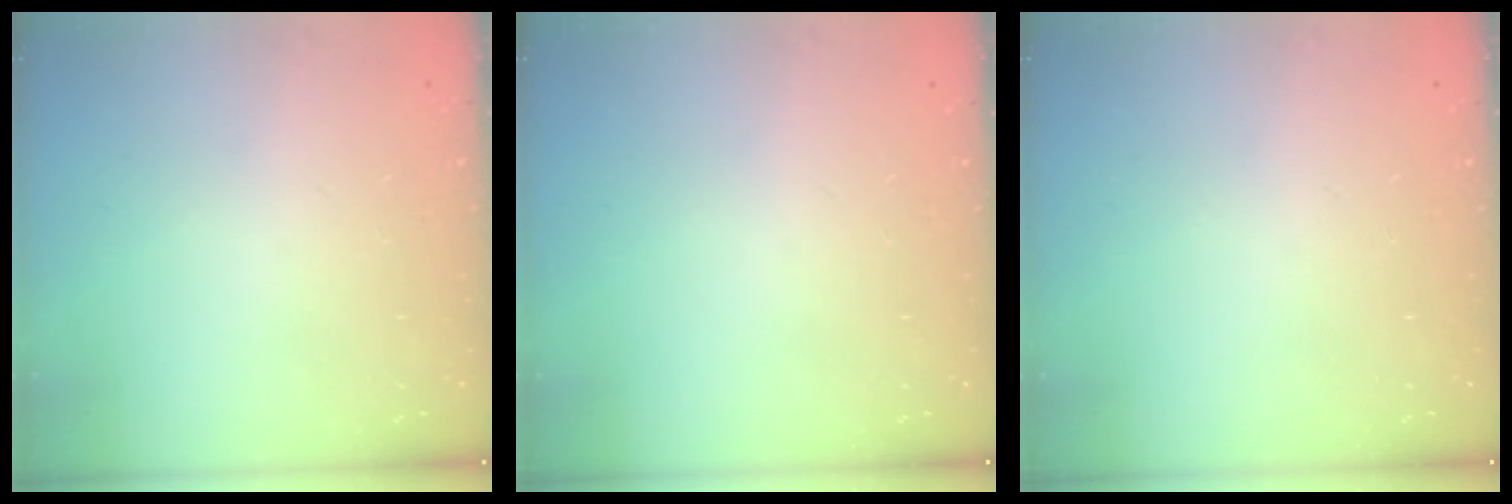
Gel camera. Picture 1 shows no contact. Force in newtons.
{"total": 0.0}
{"total": 0.0}